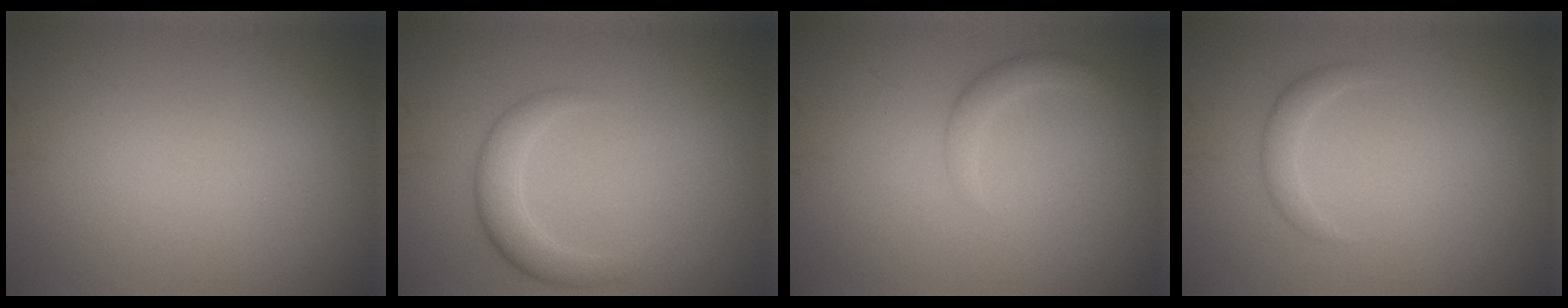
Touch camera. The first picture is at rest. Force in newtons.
{"total": 2.9, "press": 2.9, "slide": 0.2}
{"total": 1.5, "press": 1.5, "slide": 0.0}
{"total": 1.4, "press": 1.4, "slide": 0.1}